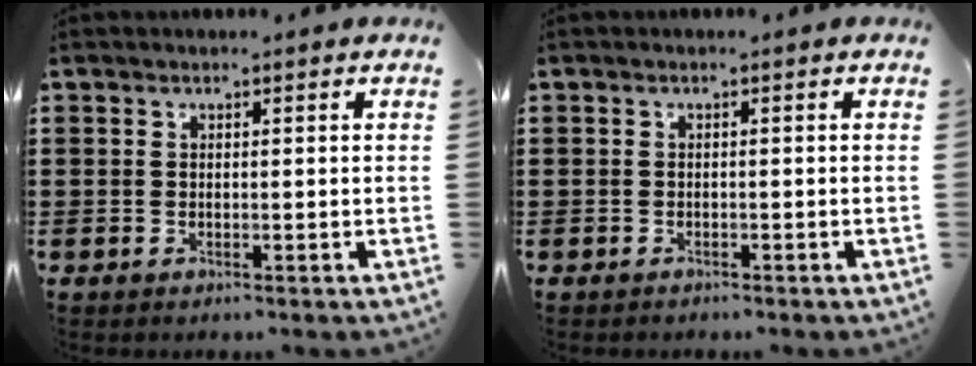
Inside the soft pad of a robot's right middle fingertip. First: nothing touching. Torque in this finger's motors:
{"motor_torque": [-0.17, 0.11, -0.03, -0.04]}